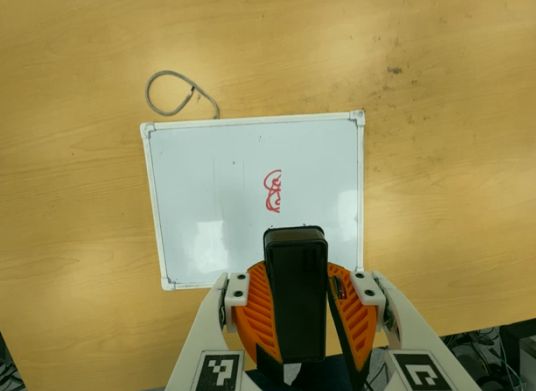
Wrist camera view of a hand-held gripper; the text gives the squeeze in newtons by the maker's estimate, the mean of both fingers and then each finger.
{"total": 10.6, "left": 10.3, "right": 10.9}